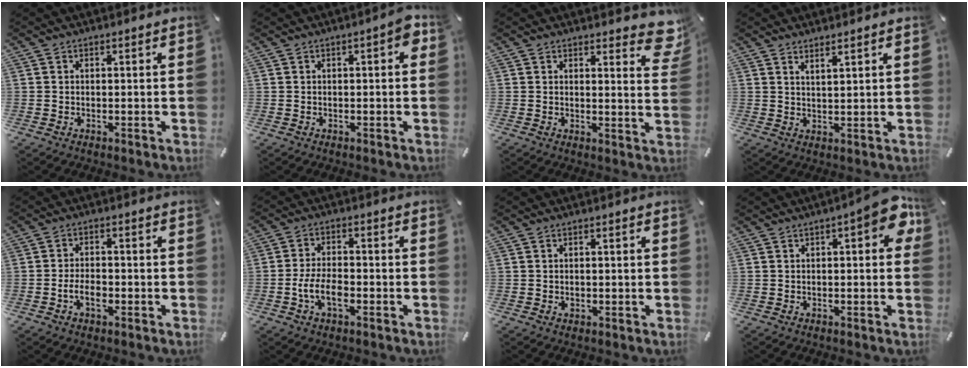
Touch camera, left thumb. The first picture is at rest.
{"total": 3.1, "force": [0.1, 1.2, 2.9], "torque": [-0.045, 0.008, -0.001]}
{"total": 6.7, "force": [4.7, 2.9, 3.8], "torque": [-0.022, -0.037, 0.075]}
{"total": 2.2, "force": [2.1, -0.4, 0.6], "torque": [-0.015, -0.009, 0.038]}
{"total": 4.1, "force": [-1.6, 2.2, 3.1], "torque": [-0.058, 0.009, -0.029]}
{"total": 6.3, "force": [-2.3, 3.1, 5.0], "torque": [-0.107, 0.007, -0.046]}
{"total": 0.8, "force": [-0.1, 0.6, 0.5], "torque": [-0.011, 0.002, -0.004]}
{"total": 8.0, "force": [2.2, 2.9, 7.2], "torque": [-0.084, -0.015, 0.032]}